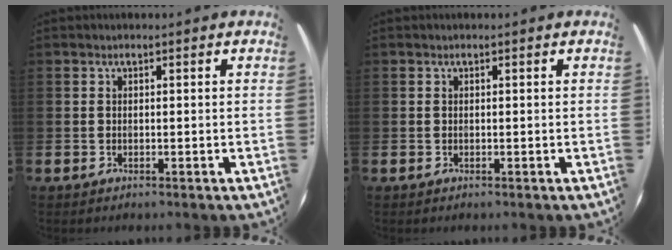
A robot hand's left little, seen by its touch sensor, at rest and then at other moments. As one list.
[{"total": 0.0}]